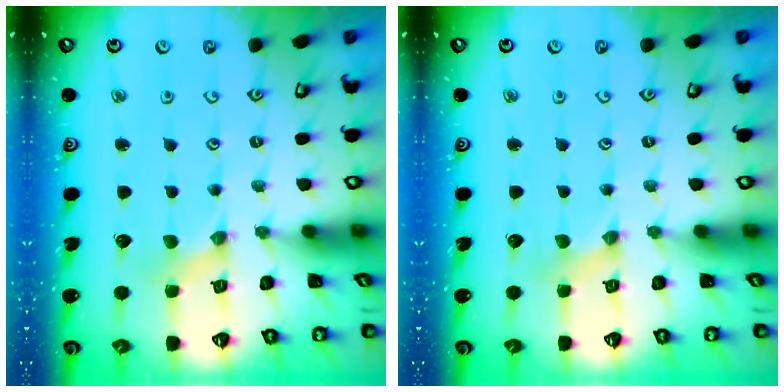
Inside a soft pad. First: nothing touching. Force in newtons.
{"total": 1.2, "press": 1.1, "slide": 0.2}